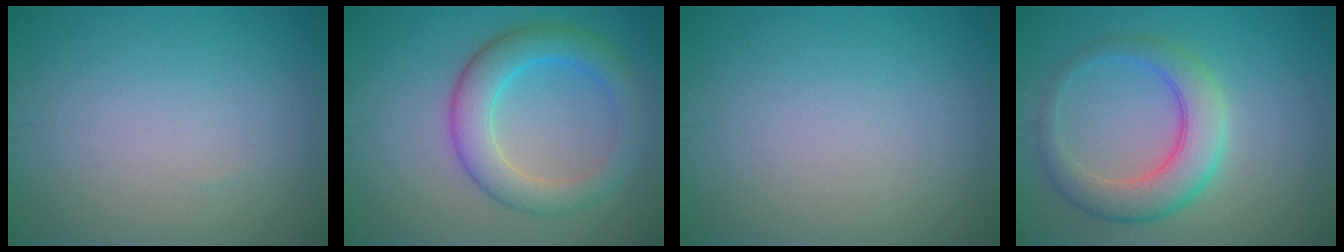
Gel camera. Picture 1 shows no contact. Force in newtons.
{"total": 5.5, "press": 5.5, "slide": 0.3}
{"total": 0.0}
{"total": 5.4, "press": 5.4, "slide": 0.1}